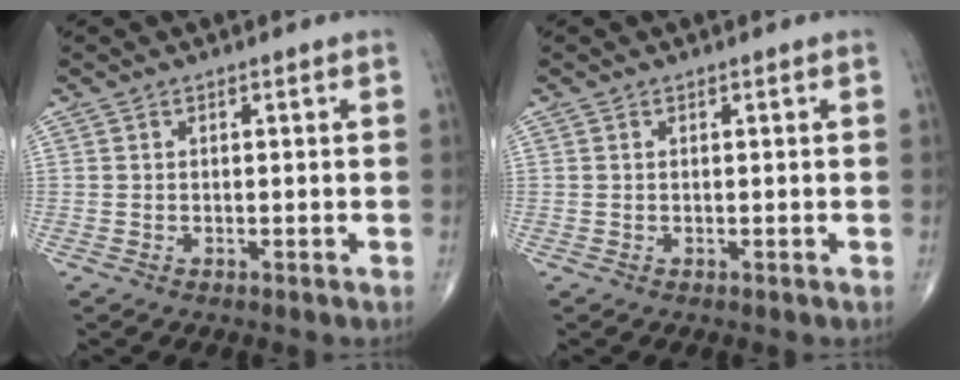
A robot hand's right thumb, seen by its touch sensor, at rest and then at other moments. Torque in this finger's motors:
{"motor_torque": [-0.20, 0.68, -0.04, -0.06, 0.00]}